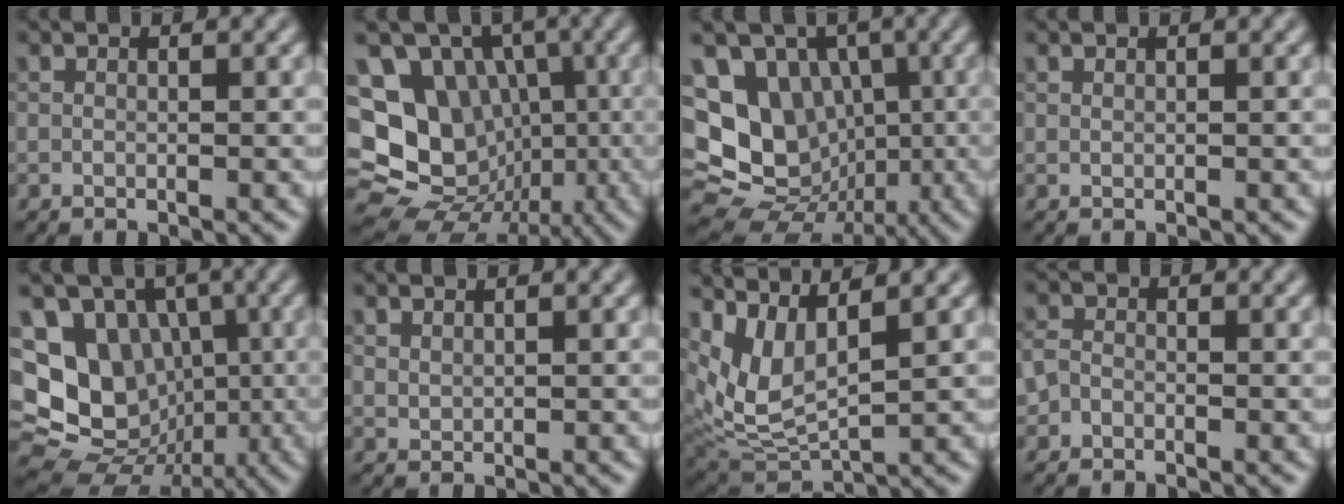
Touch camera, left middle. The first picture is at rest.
{"total": 17.8, "force": [-1.0, 15.8, 8.2], "torque": [-0.171, 0.019, -0.030]}
{"total": 15.4, "force": [0.4, 13.5, 7.5], "torque": [-0.158, 0.026, -0.005]}
{"total": 0.0}
{"total": 16.1, "force": [0.2, 14.1, 7.7], "torque": [-0.162, 0.026, -0.010]}
{"total": 0.9, "force": [0.7, 0.5, 0.3], "torque": [-0.010, 0.000, 0.020]}
{"total": 5.3, "force": [2.7, 2.2, 4.0], "torque": [-0.103, -0.012, 0.063]}
{"total": 1.3, "force": [-0.7, 0.9, 0.4], "torque": [-0.005, 0.003, -0.020]}